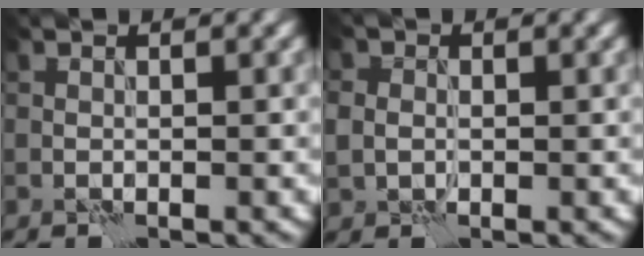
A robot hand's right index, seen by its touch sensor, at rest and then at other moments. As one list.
[{"total": 2.6, "force": [0.2, 2.2, 1.4], "torque": [-0.033, 0.007, 0.000]}]